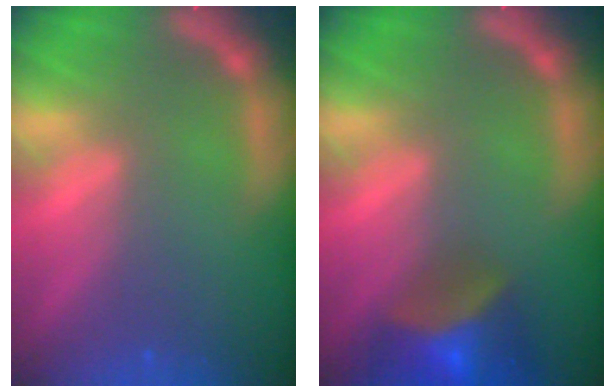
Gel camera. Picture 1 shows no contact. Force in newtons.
{"total": 7.5}